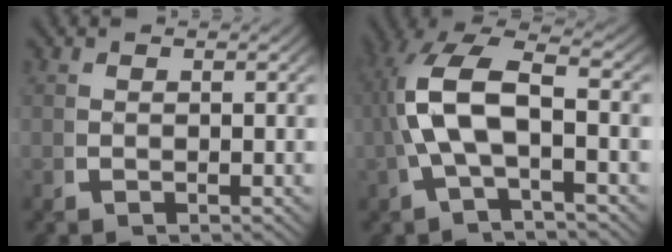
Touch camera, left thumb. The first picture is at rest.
{"total": 8.4, "force": [0.1, 4.2, 7.3], "torque": [-0.165, -0.011, 0.005]}